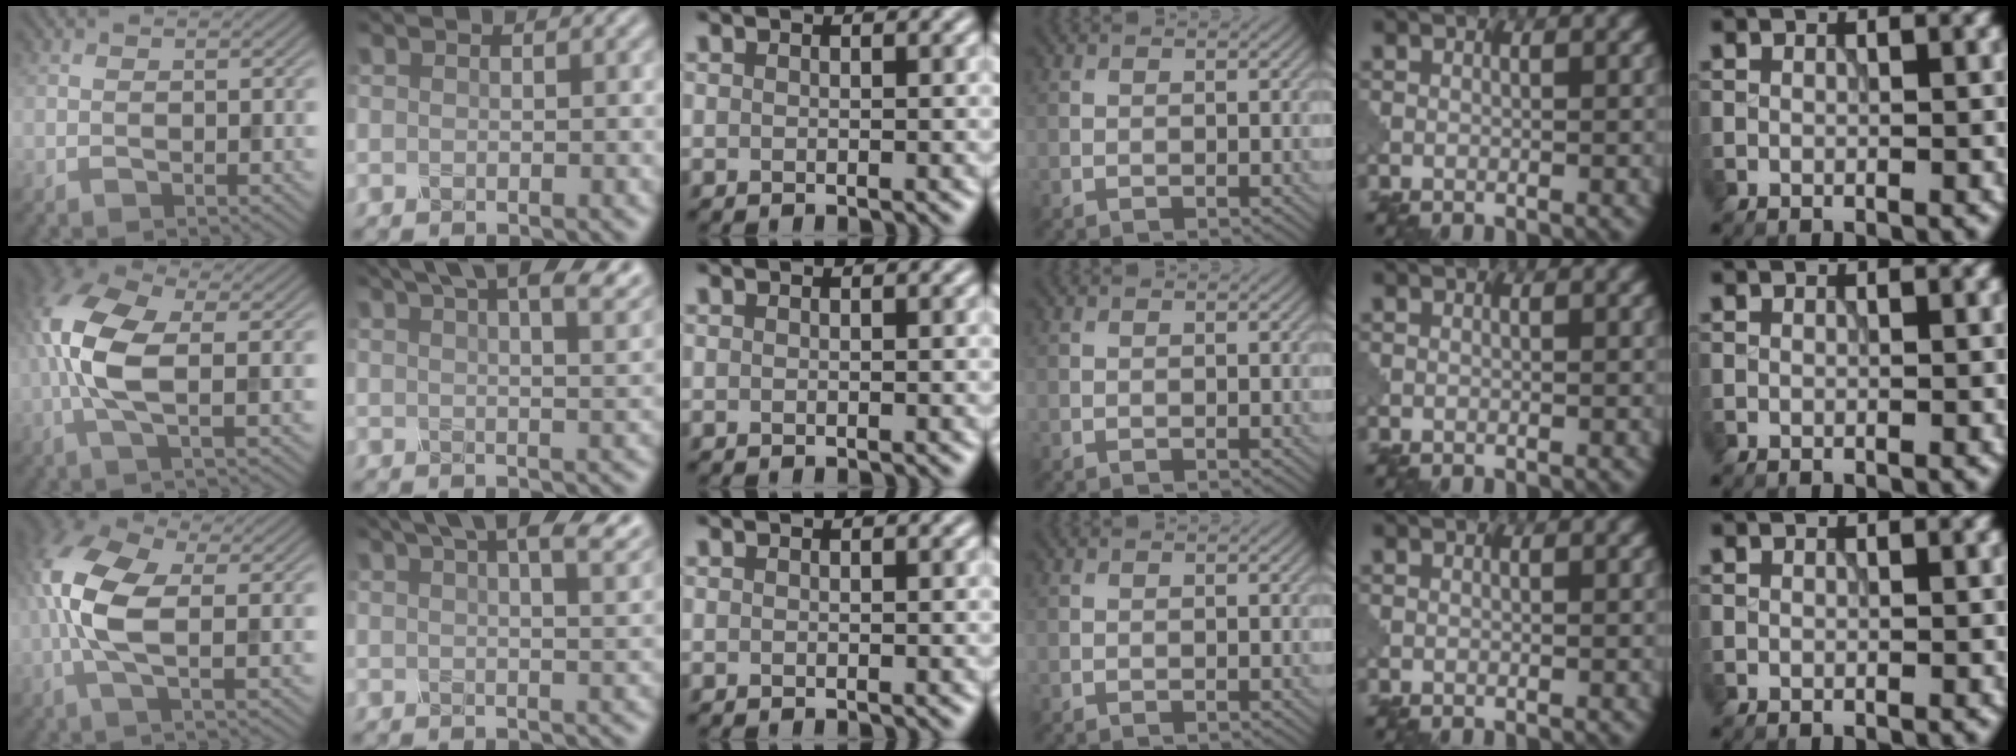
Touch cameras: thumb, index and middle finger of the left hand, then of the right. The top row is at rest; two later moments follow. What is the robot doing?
{"motion": "squeeze", "object": "foam earplug"}